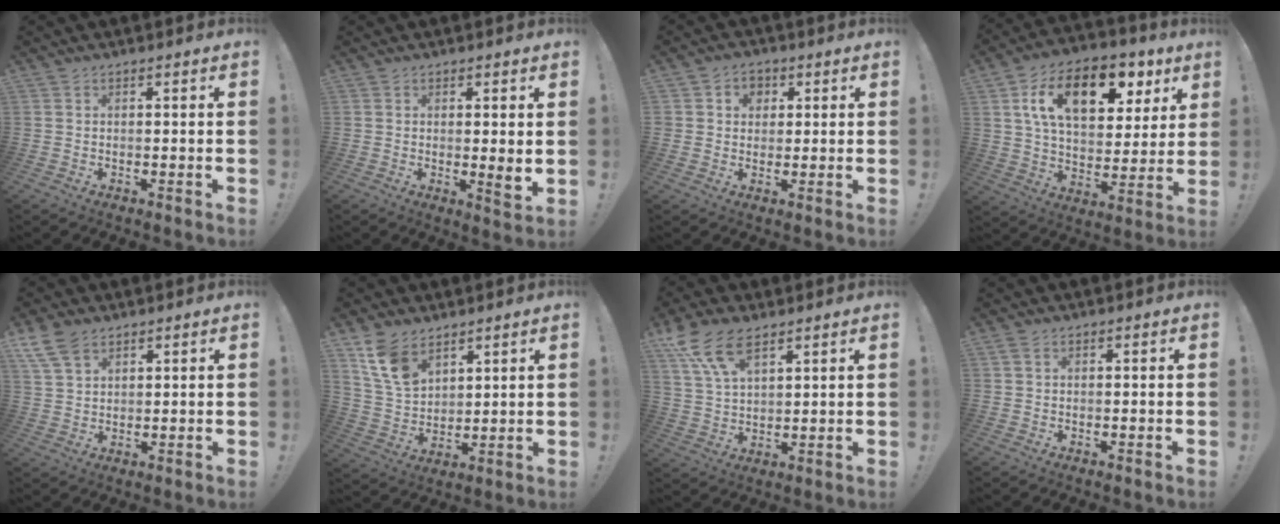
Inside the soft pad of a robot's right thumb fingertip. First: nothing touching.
{"total": 3.7, "force": [0.8, 0.3, 3.6], "torque": [-0.038, -0.019, 0.010]}
{"total": 4.8, "force": [1.3, 4.4, 1.5], "torque": [-0.021, 0.001, 0.024]}
{"total": 18.9, "force": [8.4, 10.8, 13.0], "torque": [-0.201, -0.027, 0.142]}
{"total": 7.8, "force": [5.1, 4.2, 4.1], "torque": [-0.080, -0.014, 0.102]}
{"total": 11.2, "force": [7.4, 6.4, 5.4], "torque": [-0.109, -0.034, 0.148]}
{"total": 11.4, "force": [7.5, 5.3, 6.8], "torque": [-0.135, -0.025, 0.146]}
{"total": 1.2, "force": [0.5, 0.6, 0.9], "torque": [-0.016, 0.002, 0.008]}